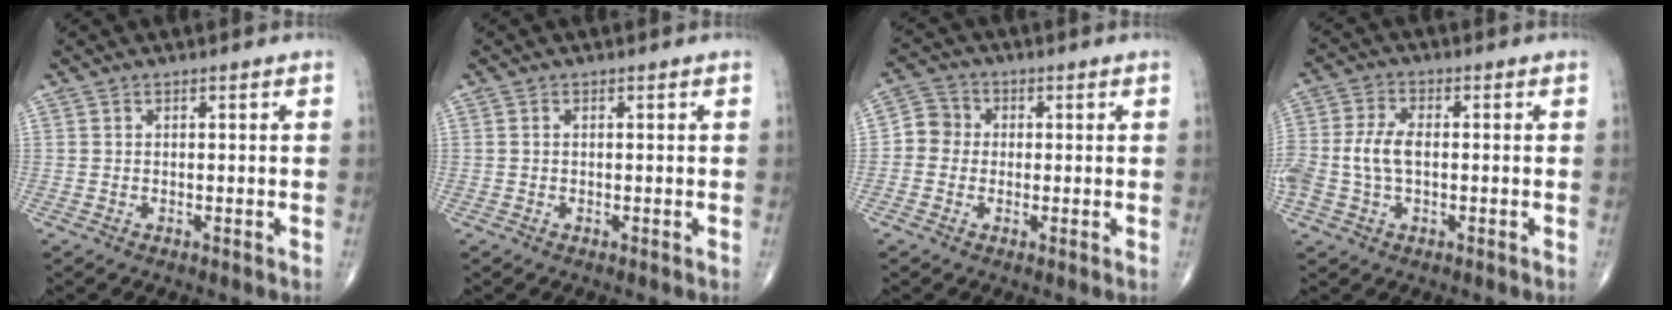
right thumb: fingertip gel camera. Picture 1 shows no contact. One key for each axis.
{"total": 0.0}
{"total": 4.7, "fx": -0.3, "fy": 4.4, "fz": 1.5, "tx": -0.006, "ty": 0.013, "tz": -0.019}
{"total": 7.8, "fx": -0.5, "fy": 4.6, "fz": 6.3, "tx": -0.150, "ty": 0.016, "tz": -0.012}